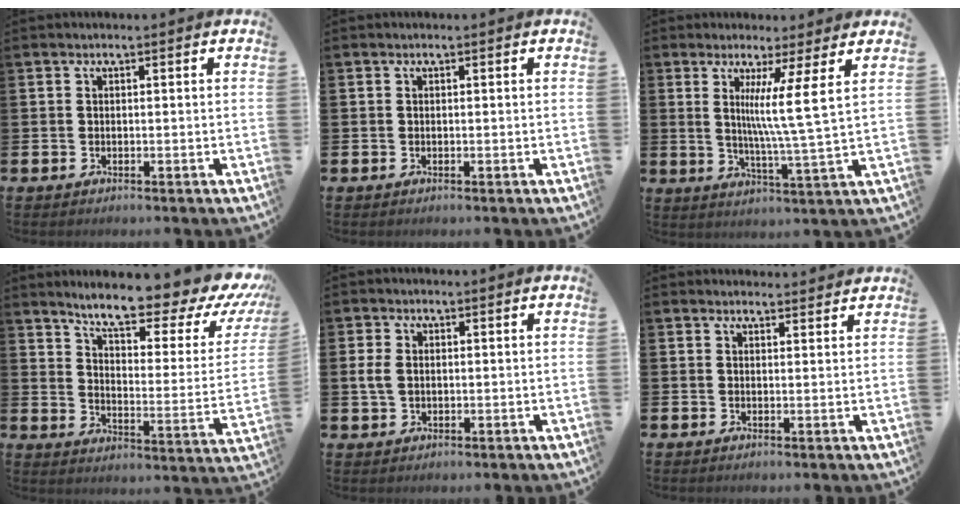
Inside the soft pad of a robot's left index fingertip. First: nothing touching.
{"total": 0.0}
{"total": 7.1, "force": [3.4, -1.3, 6.1], "torque": [-0.104, -0.039, 0.049]}
{"total": 10.3, "force": [8.9, 2.2, 4.7], "torque": [-0.103, -0.068, 0.142]}
{"total": 2.7, "force": [0.9, 1.9, 1.8], "torque": [-0.034, 0.009, 0.013]}
{"total": 2.0, "force": [2.0, 0.3, -0.2], "torque": [0.013, -0.014, 0.034]}